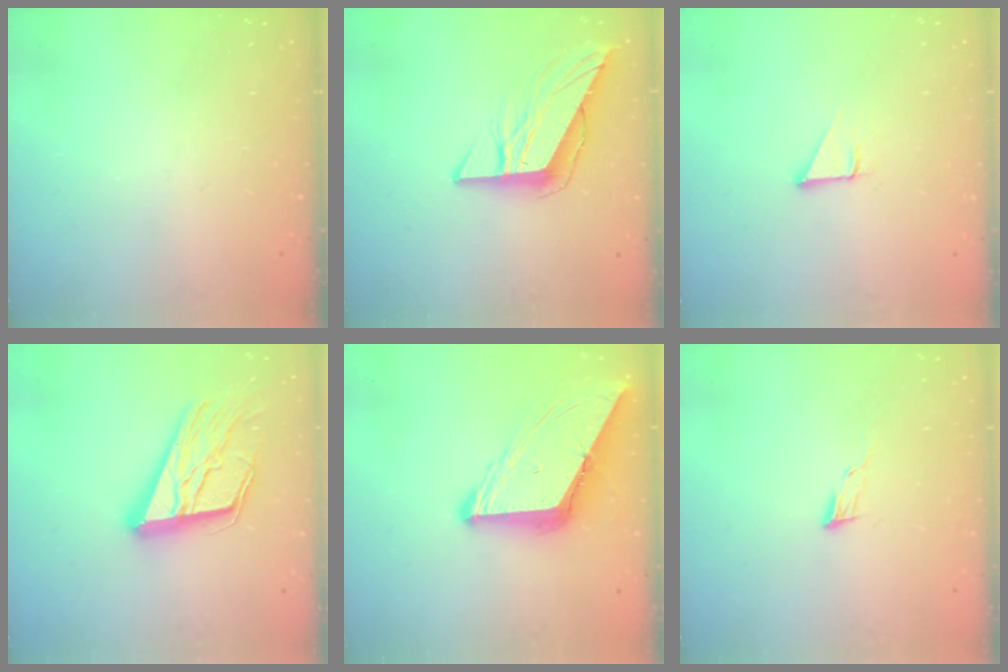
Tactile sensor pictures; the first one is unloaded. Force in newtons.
{"total": 9.3, "press": 9.3, "slide": 0.5}
{"total": 1.6, "press": 1.6, "slide": 0.2}
{"total": 20.2, "press": 20.0, "slide": 2.6}
{"total": 10.6, "press": 10.5, "slide": 1.3}
{"total": 4.6, "press": 4.6, "slide": 0.4}